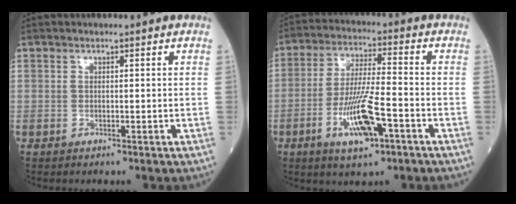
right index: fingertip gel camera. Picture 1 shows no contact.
{"total": 10.4, "force": [-4.4, 1.8, 9.3], "torque": [-0.182, -0.008, -0.076]}